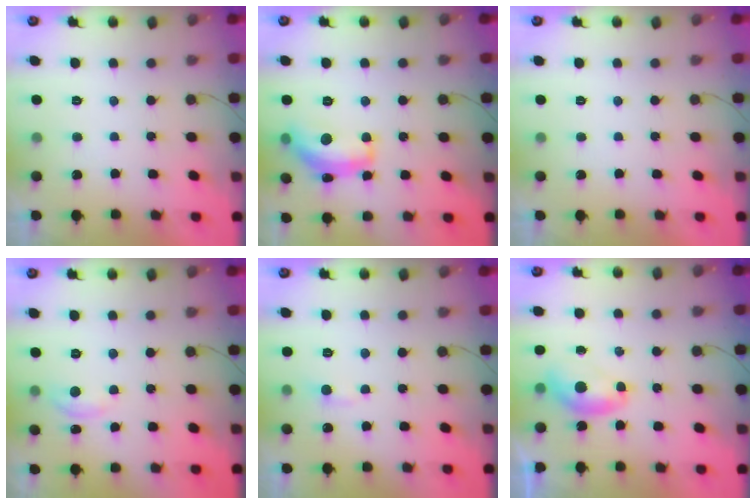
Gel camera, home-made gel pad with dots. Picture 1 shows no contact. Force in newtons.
{"total": 14.1, "press": 14.1, "slide": 0.5}
{"total": 0.0}
{"total": 4.4, "press": 4.4, "slide": 0.5}
{"total": 3.8, "press": 3.7, "slide": 0.5}
{"total": 6.3, "press": 6.3, "slide": 1.0}